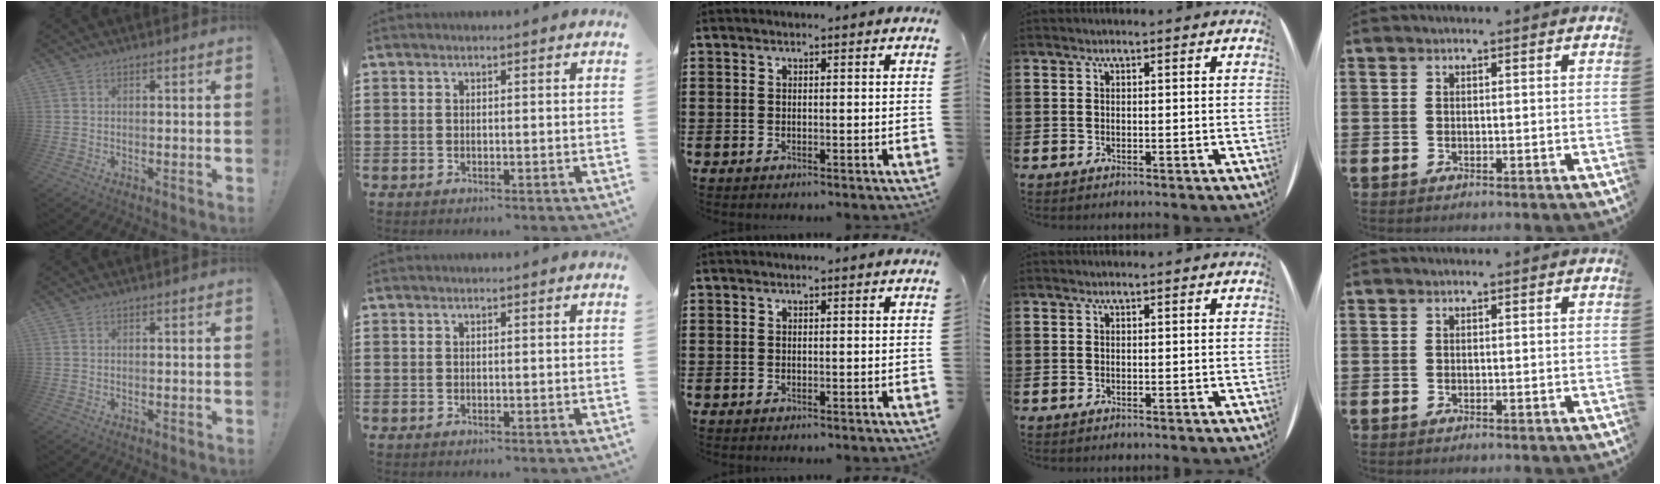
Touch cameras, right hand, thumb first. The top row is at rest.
{}